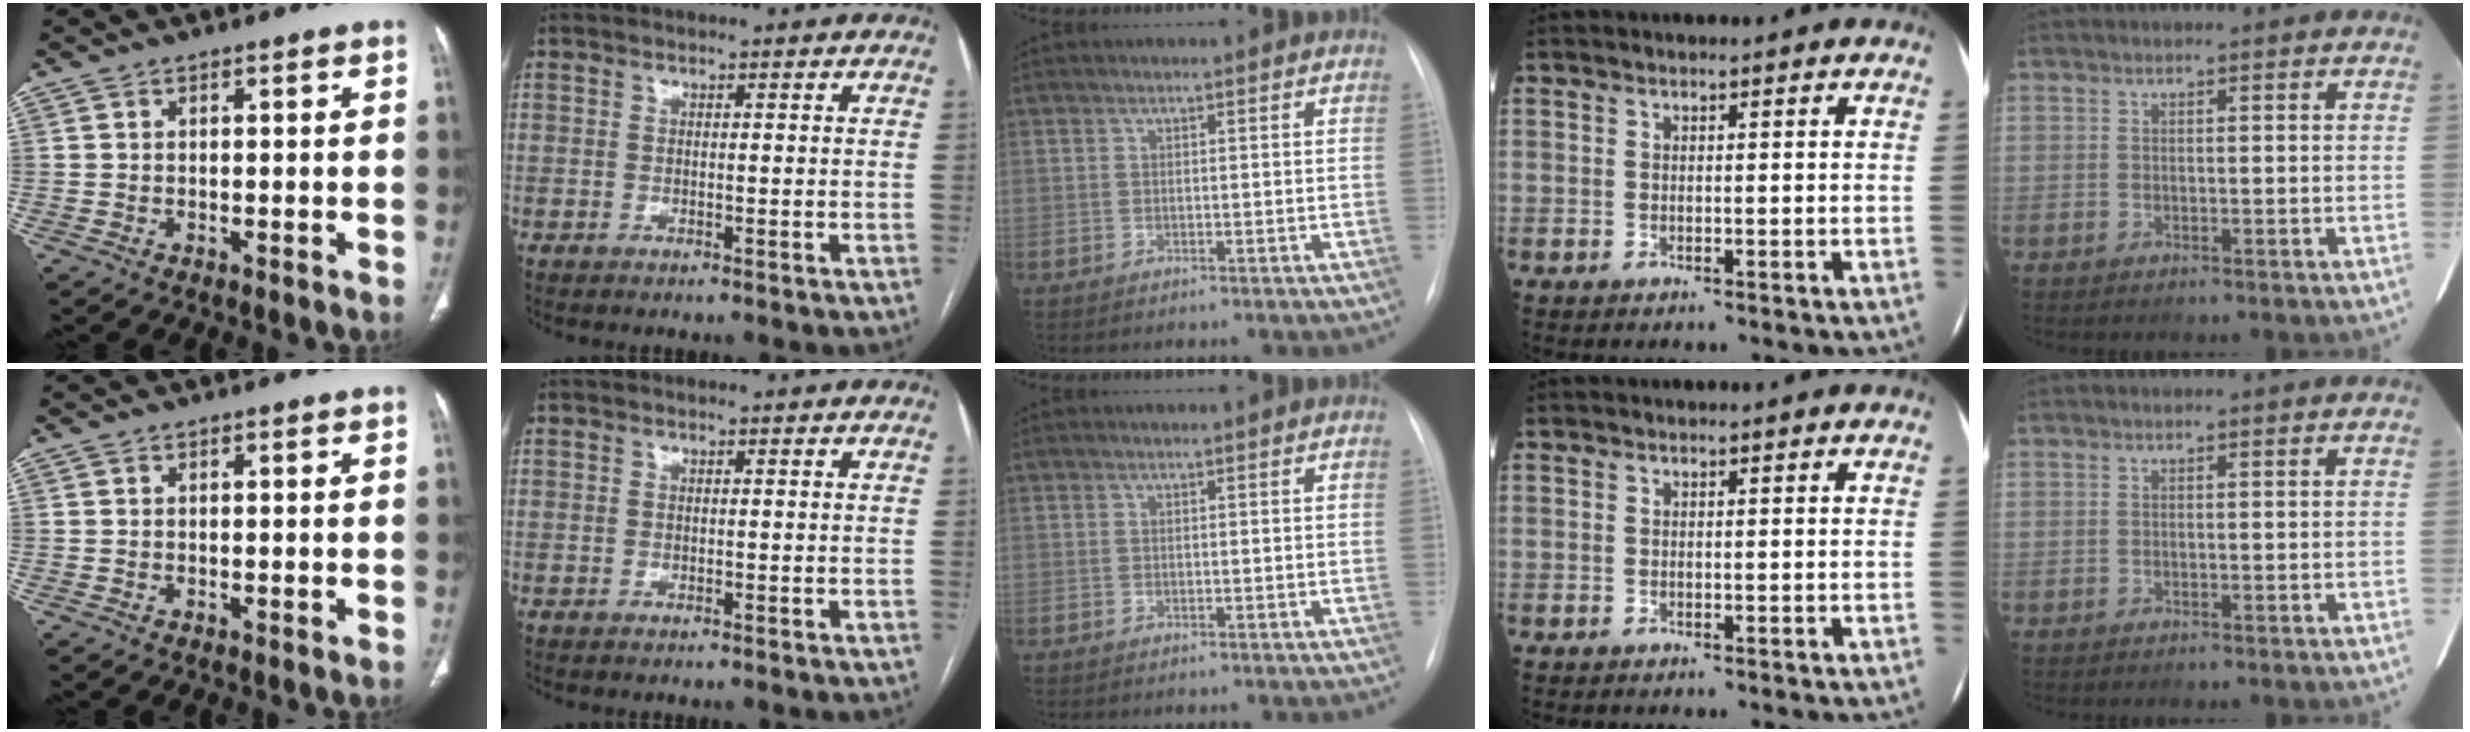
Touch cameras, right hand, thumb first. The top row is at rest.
{}